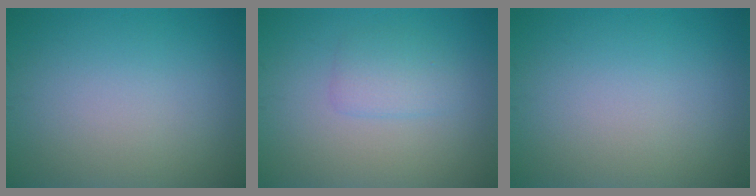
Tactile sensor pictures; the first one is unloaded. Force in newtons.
{"total": 1.9, "press": 1.9, "slide": 0.1}
{"total": 0.0}